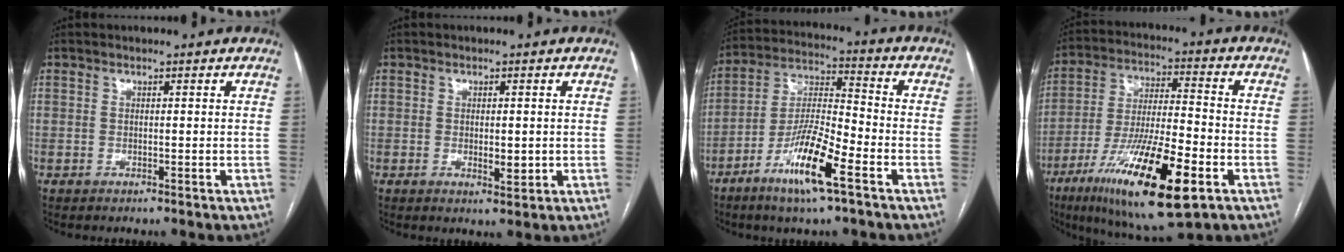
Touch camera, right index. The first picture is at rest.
{"total": 2.6, "force": [-0.3, 0.9, 2.4], "torque": [-0.041, -0.005, -0.001]}
{"total": 12.7, "force": [-6.9, 1.4, 10.6], "torque": [-0.210, -0.013, -0.131]}
{"total": 19.8, "force": [-9.5, 3.2, 17.1], "torque": [-0.319, -0.034, -0.159]}